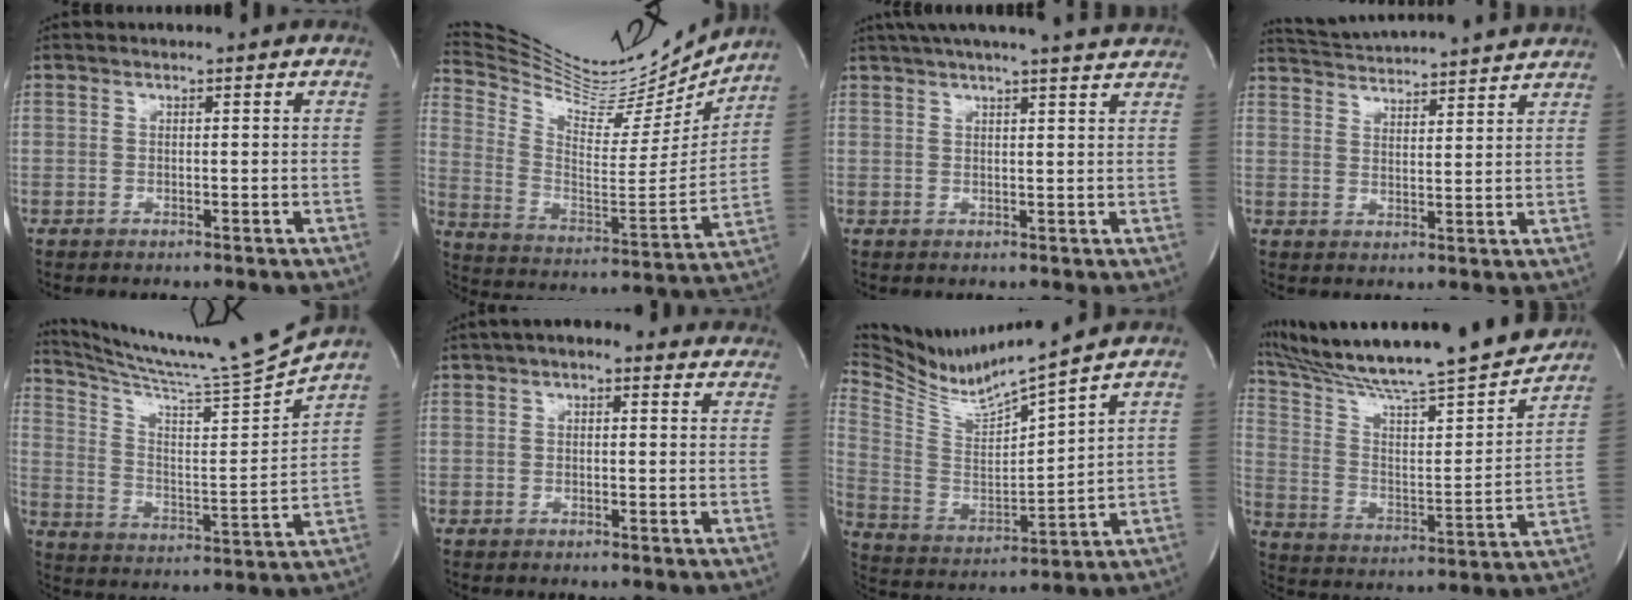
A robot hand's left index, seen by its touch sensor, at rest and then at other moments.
{"total": 20.8, "force": [19.7, 3.5, 5.8], "torque": [-0.113, -0.059, 0.303]}
{"total": 13.7, "force": [12.4, -0.3, 5.9], "torque": [-0.102, 0.011, 0.158]}
{"total": 15.7, "force": [14.9, 0.5, 4.8], "torque": [-0.094, 0.019, 0.215]}
{"total": 15.3, "force": [14.3, -4.0, 3.9], "torque": [-0.081, -0.073, 0.231]}
{"total": 5.7, "force": [3.7, 2.7, 3.4], "torque": [-0.042, 0.031, 0.041]}
{"total": 14.2, "force": [12.9, -2.0, 5.6], "torque": [-0.125, -0.032, 0.244]}
{"total": 24.9, "force": [21.6, 1.5, 12.2], "torque": [-0.212, -0.031, 0.328]}